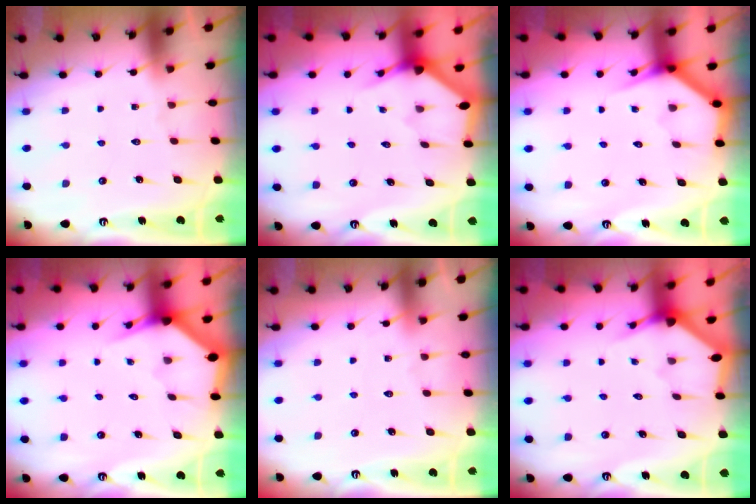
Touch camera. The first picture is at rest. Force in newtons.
{"total": 2.7, "press": 2.7, "slide": 0.1}
{"total": 3.6, "press": 3.6, "slide": 0.3}
{"total": 2.6, "press": 2.6, "slide": 0.1}
{"total": 2.5, "press": 2.5, "slide": 0.4}
{"total": 2.9, "press": 2.9, "slide": 0.2}